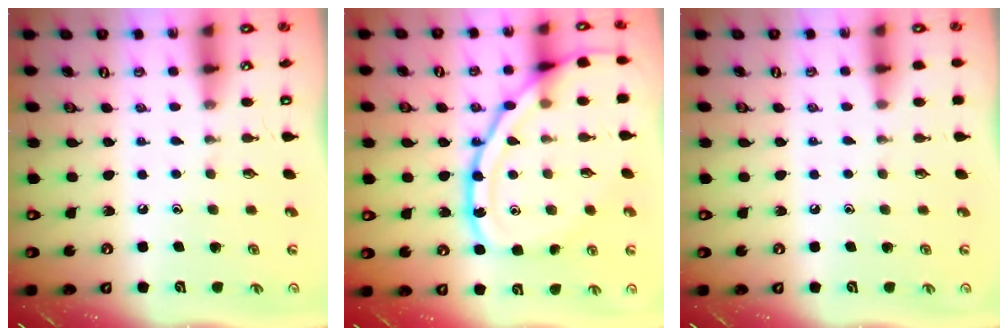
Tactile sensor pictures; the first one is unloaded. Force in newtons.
{"total": 18.1, "press": 18.1, "slide": 1.0}
{"total": 2.7, "press": 2.7, "slide": 0.5}